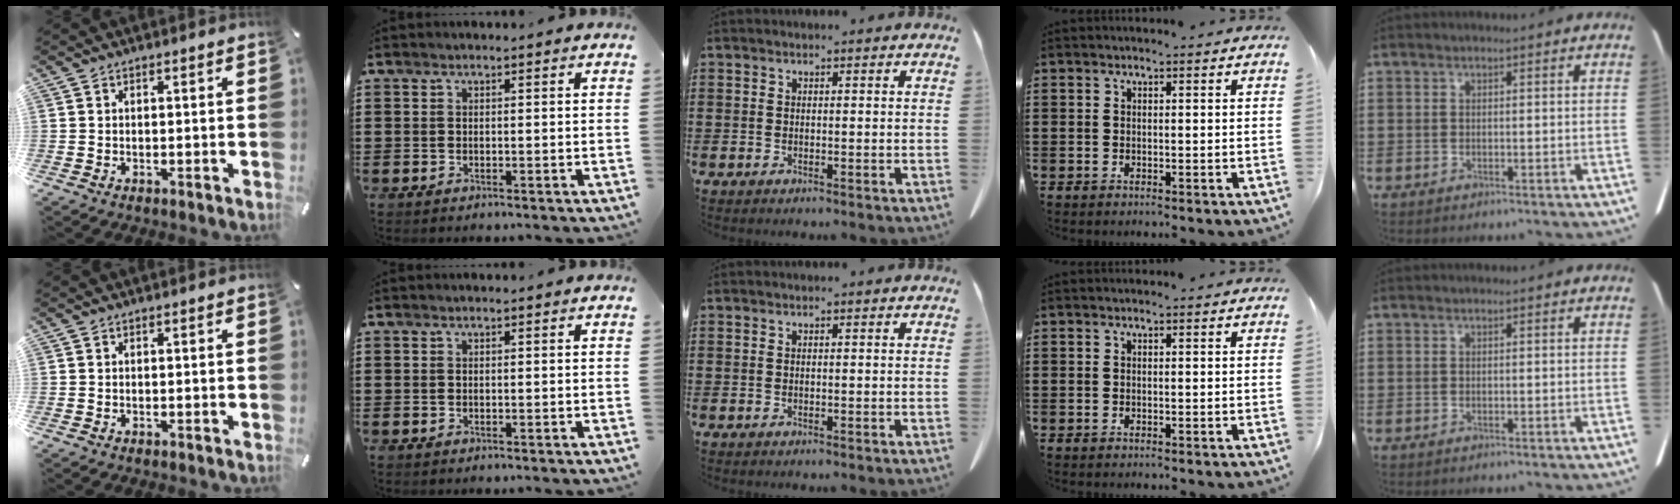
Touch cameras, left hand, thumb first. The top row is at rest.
{}